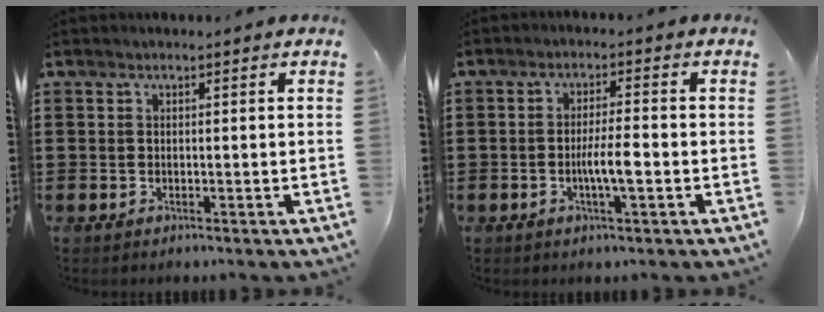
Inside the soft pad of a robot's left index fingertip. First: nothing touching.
{"total": 4.6, "force": [-1.0, 0.8, 4.4], "torque": [-0.083, 0.000, -0.022]}